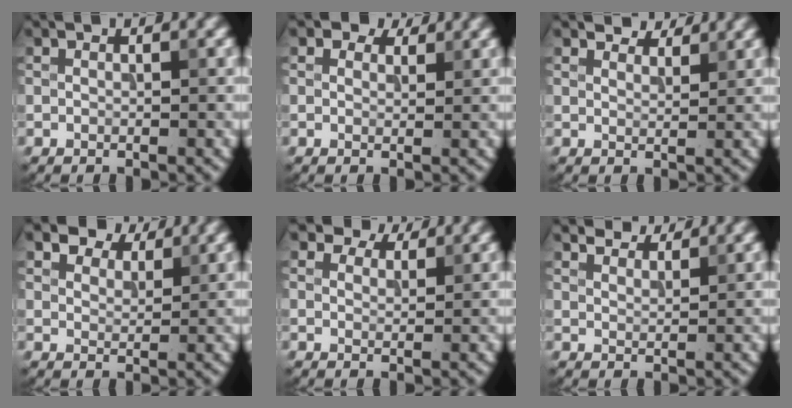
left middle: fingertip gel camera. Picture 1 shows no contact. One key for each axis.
{"total": 2.6, "fx": 2.0, "fy": 1.3, "fz": 1.0, "tx": -0.018, "ty": -0.004, "tz": 0.023}
{"total": 3.6, "fx": 3.4, "fy": 0.7, "fz": 0.7, "tx": -0.018, "ty": 0.002, "tz": 0.043}
{"total": 5.7, "fx": 4.6, "fy": 2.7, "fz": 2.1, "tx": -0.053, "ty": 0.000, "tz": 0.074}
{"total": 4.1, "fx": 3.5, "fy": 1.8, "fz": 1.3, "tx": -0.030, "ty": -0.009, "tz": 0.060}
{"total": 3.4, "fx": 3.2, "fy": 0.6, "fz": 0.7, "tx": -0.017, "ty": 0.002, "tz": 0.050}